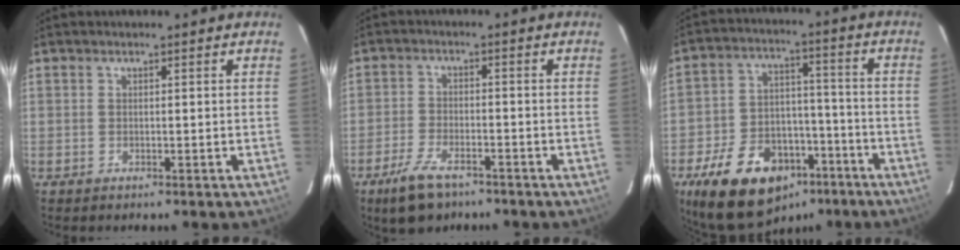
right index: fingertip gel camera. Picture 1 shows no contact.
{"total": 7.9, "force": [-5.6, 3.4, 4.4], "torque": [-0.112, -0.010, -0.102]}
{"total": 20.2, "force": [-12.3, 12.2, 10.3], "torque": [-0.221, 0.023, -0.181]}